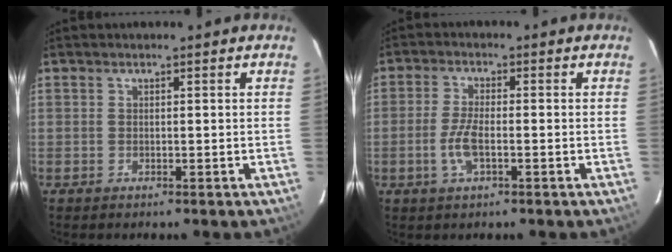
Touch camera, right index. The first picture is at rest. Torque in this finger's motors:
{"motor_torque": [0.47, -0.15, 0.14, 0.05]}